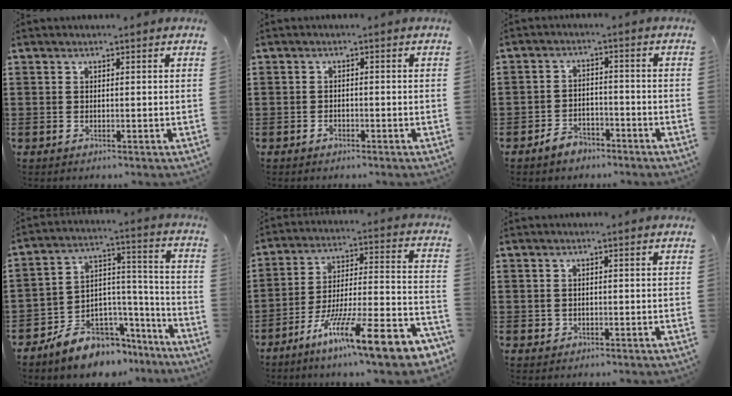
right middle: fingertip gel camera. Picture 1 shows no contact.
{"total": 1.0, "force": [-0.7, 0.4, 0.5], "torque": [-0.011, -0.003, -0.014]}
{"total": 3.3, "force": [-2.9, 1.4, 0.7], "torque": [-0.017, 0.007, -0.058]}
{"total": 7.3, "force": [-6.2, 3.8, 0.5], "torque": [-0.024, 0.005, -0.115]}
{"total": 14.4, "force": [-10.5, 1.3, 9.9], "torque": [-0.147, 0.022, -0.183]}
{"total": 0.6, "force": [0.0, 0.6, 0.1], "torque": [-0.004, 0.005, -0.002]}